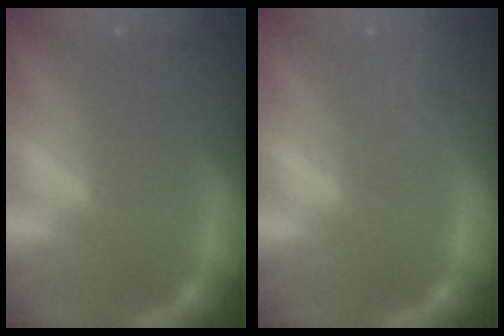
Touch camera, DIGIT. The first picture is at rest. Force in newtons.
{"total": 2.4}